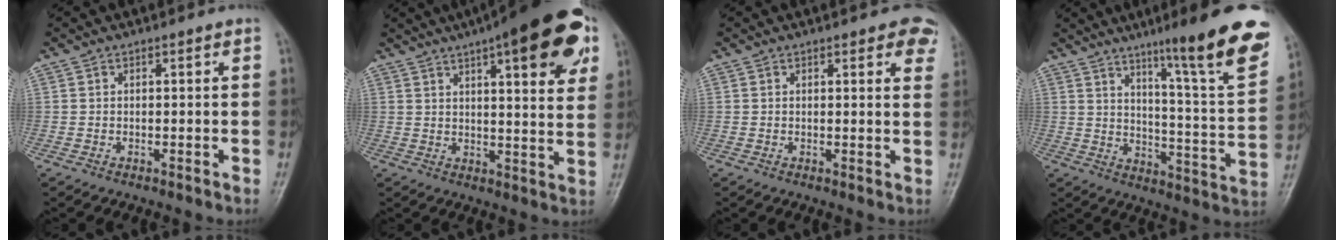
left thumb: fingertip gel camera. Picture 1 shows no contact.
{"total": 21.0, "force": [10.4, 6.0, 17.3], "torque": [-0.214, -0.013, 0.136]}
{"total": 5.5, "force": [3.5, 2.2, 3.6], "torque": [-0.012, -0.010, 0.027]}
{"total": 20.8, "force": [13.0, 1.8, 16.2], "torque": [-0.197, -0.066, 0.189]}